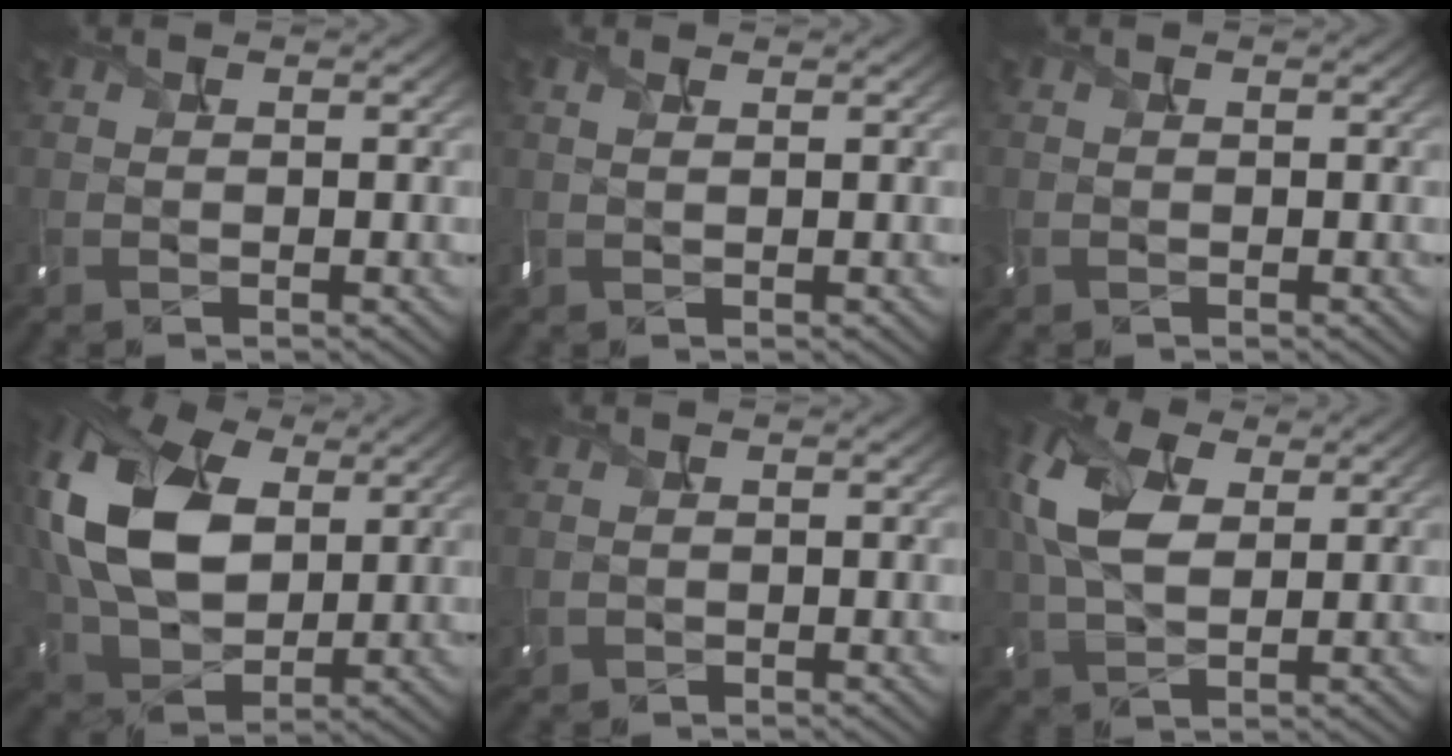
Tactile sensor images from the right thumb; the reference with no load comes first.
{"total": 0.7, "force": [0.5, 0.1, 0.6], "torque": [-0.015, 0.008, 0.007]}
{"total": 1.4, "force": [-0.7, 0.9, 0.8], "torque": [-0.029, -0.008, -0.017]}
{"total": 15.4, "force": [3.7, 10.3, 10.9], "torque": [-0.280, 0.024, 0.071]}
{"total": 1.1, "force": [-0.1, 0.9, 0.6], "torque": [-0.022, -0.003, 0.005]}
{"total": 9.0, "force": [2.6, 5.4, 6.8], "torque": [-0.186, 0.017, 0.043]}